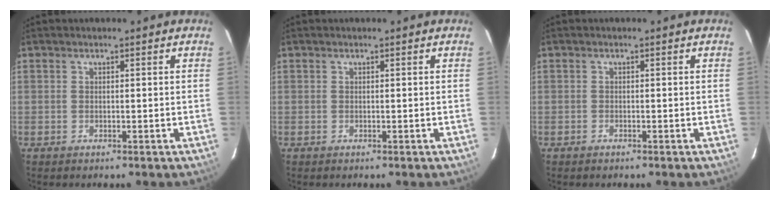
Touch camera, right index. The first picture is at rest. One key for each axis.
{"total": 0.0}
{"total": 0.6, "fx": -0.5, "fy": 0.3, "fz": 0.1, "tx": -0.002, "ty": 0.001, "tz": -0.010}